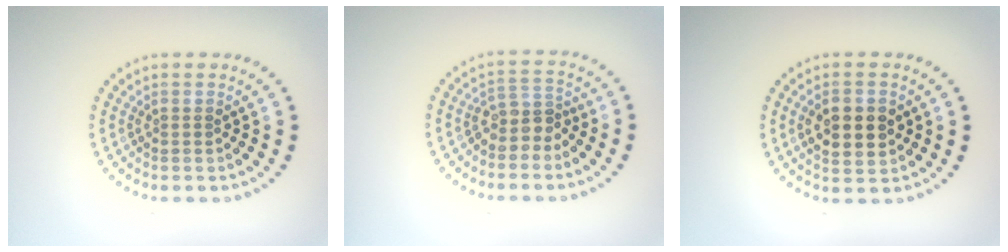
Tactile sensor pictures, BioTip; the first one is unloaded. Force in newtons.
{"total": 2.5, "press": 2.0, "slide": 1.5}
{"total": 4.2, "press": 4.1, "slide": 0.2}